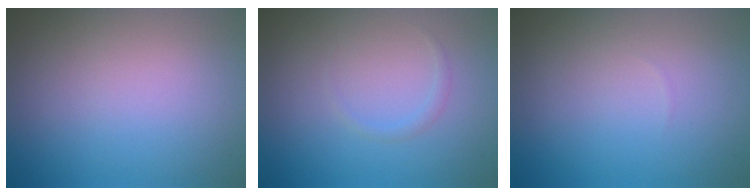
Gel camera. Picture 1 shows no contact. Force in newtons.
{"total": 0.7, "press": 0.7, "slide": 0.0}
{"total": 0.0}